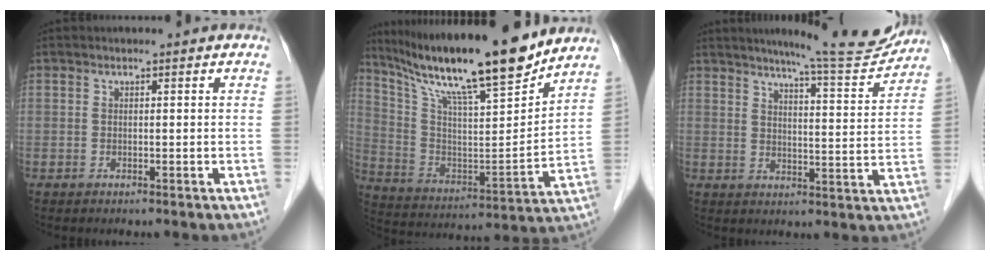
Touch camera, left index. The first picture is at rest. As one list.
[{"total": 21.9, "force": [17.8, 1.3, 12.8], "torque": [-0.225, -0.001, 0.303]}, {"total": 12.0, "force": [11.2, 0.1, 4.3], "torque": [-0.057, -0.017, 0.144]}]